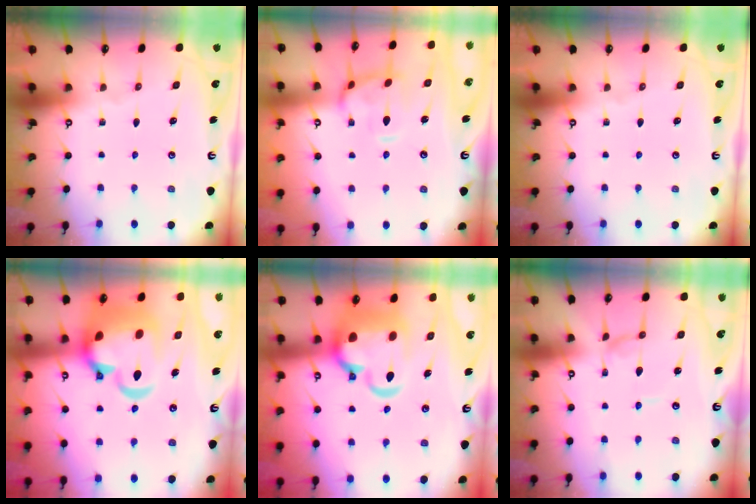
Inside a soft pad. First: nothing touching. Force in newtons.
{"total": 1.9, "press": 1.8, "slide": 0.4}
{"total": 0.0}
{"total": 14.9, "press": 14.7, "slide": 2.4}
{"total": 11.8, "press": 11.6, "slide": 2.3}
{"total": 0.0}